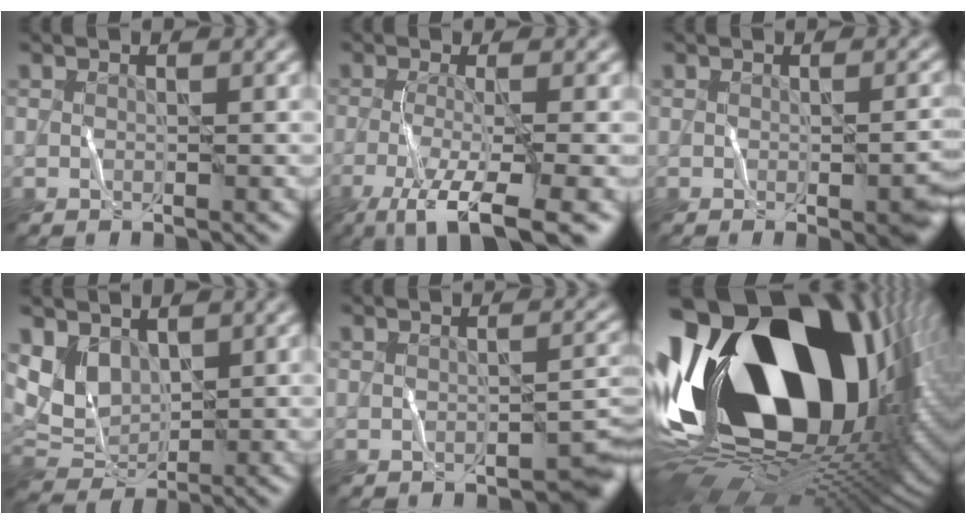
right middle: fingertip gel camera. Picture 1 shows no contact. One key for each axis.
{"total": 7.7, "fx": -4.2, "fy": 1.5, "fz": 6.3, "tx": -0.100, "ty": -0.005, "tz": -0.068}
{"total": 3.1, "fx": -0.9, "fy": 0.7, "fz": 2.9, "tx": -0.026, "ty": 0.009, "tz": 0.002}
{"total": 2.9, "fx": 1.8, "fy": 1.8, "fz": 1.5, "tx": -0.050, "ty": -0.007, "tz": 0.048}
{"total": 2.4, "fx": -1.7, "fy": 0.3, "fz": 1.6, "tx": -0.019, "ty": 0.006, "tz": -0.019}
{"total": 21.4, "fx": 3.8, "fy": 13.3, "fz": 16.3, "tx": -0.346, "ty": -0.017, "tz": 0.084}